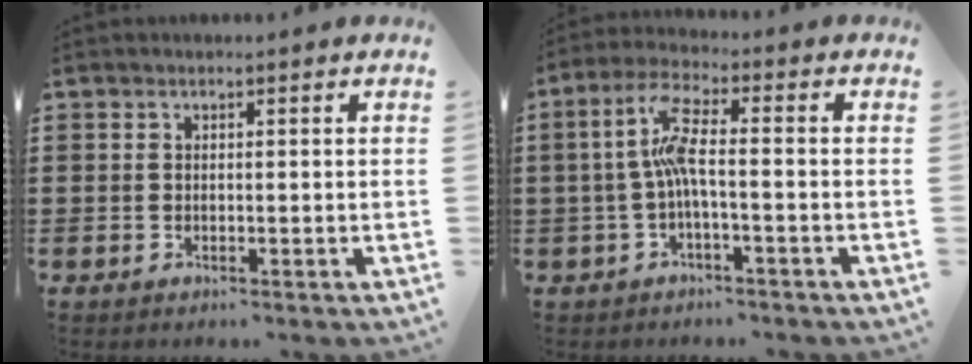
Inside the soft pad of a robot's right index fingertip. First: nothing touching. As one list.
[{"total": 6.6, "force": [-1.0, 1.2, 6.4], "torque": [-0.139, -0.003, -0.026]}]